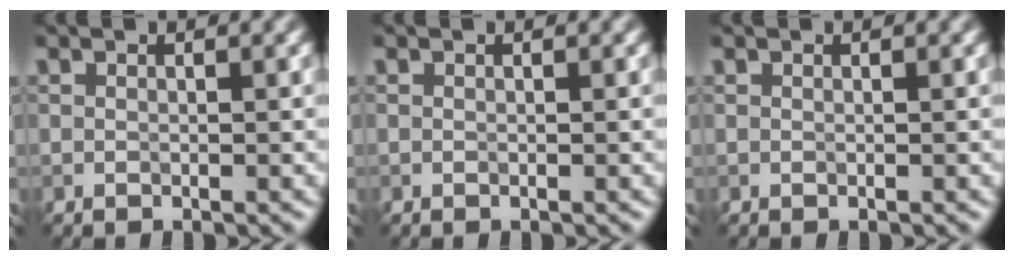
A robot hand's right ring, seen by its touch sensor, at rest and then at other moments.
{"total": 0.0}
{"total": 0.0}